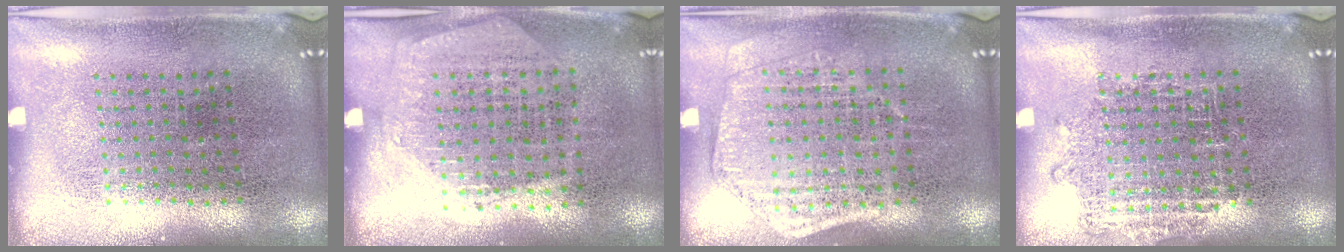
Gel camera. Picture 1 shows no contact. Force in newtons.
{"total": 1.4, "press": 1.2, "slide": 0.6}
{"total": 1.4, "press": 1.3, "slide": 0.5}
{"total": 1.0, "press": 1.0, "slide": 0.2}